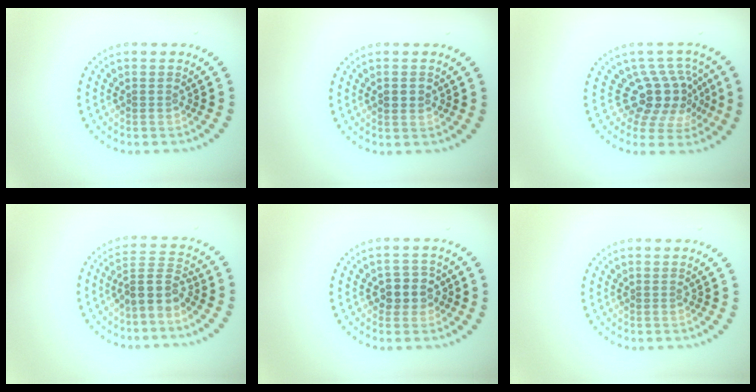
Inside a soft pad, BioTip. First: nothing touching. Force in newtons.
{"total": 2.0, "press": 2.0, "slide": 0.1}
{"total": 4.7, "press": 3.5, "slide": 3.2}
{"total": 3.2, "press": 2.5, "slide": 2.1}
{"total": 2.7, "press": 2.5, "slide": 1.1}
{"total": 0.0}